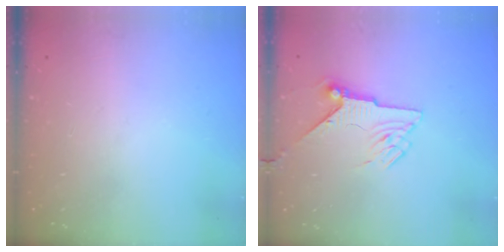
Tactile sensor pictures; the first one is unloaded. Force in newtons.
{"total": 6.7, "press": 6.7, "slide": 1.0}